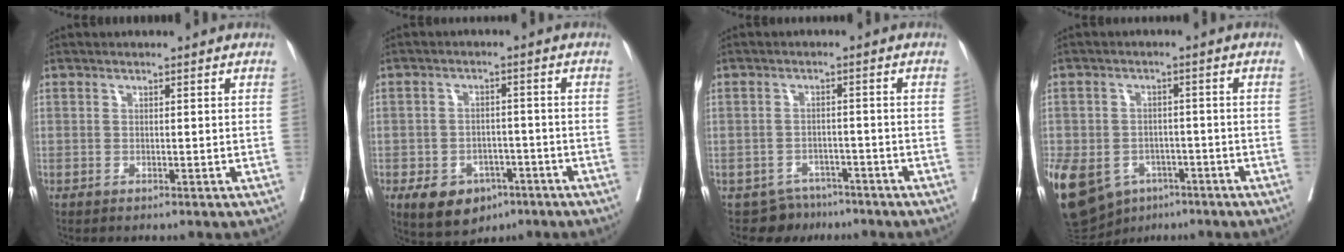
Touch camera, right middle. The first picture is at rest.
{"total": 8.2, "force": [-4.6, 5.5, 4.0], "torque": [-0.060, 0.007, -0.063]}
{"total": 4.1, "force": [-3.5, 2.1, -0.7], "torque": [0.018, 0.008, -0.055]}
{"total": 26.2, "force": [-11.8, 19.8, 12.5], "torque": [-0.391, -0.024, -0.172]}